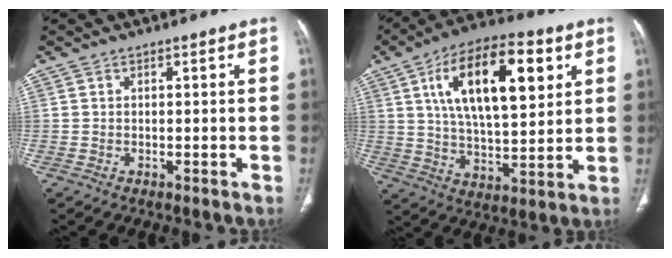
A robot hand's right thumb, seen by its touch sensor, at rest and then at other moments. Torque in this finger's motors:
{"motor_torque": [-0.46, 2.17, 1.45, 0.97, 0.18]}